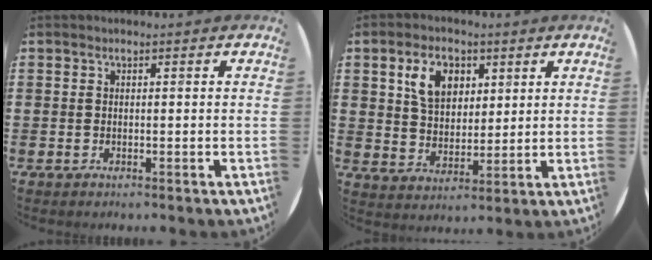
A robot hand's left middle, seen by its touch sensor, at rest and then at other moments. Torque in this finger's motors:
{"motor_torque": [1.62, -0.52, 0.34, 0.07]}